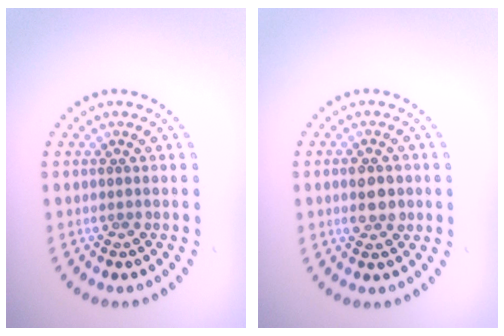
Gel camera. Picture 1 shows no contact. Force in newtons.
{"total": 2.9, "press": 2.9, "slide": 0.3}